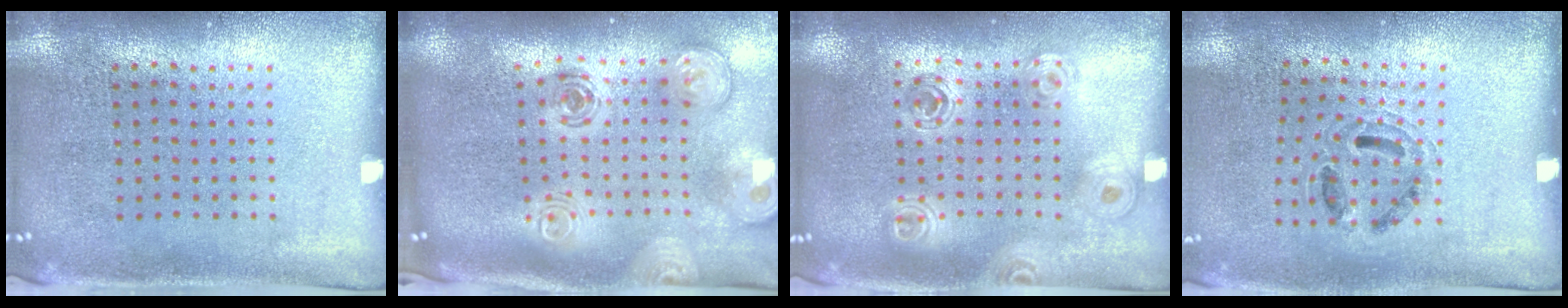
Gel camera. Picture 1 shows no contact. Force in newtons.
{"total": 2.6, "press": 1.9, "slide": 1.8}
{"total": 1.6, "press": 1.4, "slide": 0.7}
{"total": 0.8, "press": 0.8, "slide": 0.3}